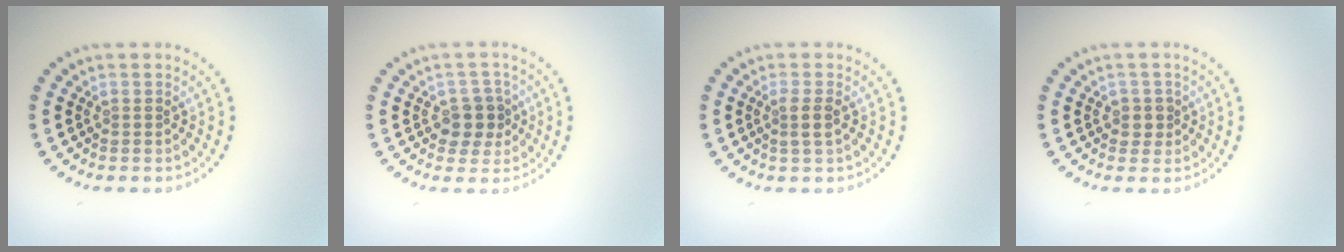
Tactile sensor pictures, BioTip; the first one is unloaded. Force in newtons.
{"total": 2.9, "press": 2.7, "slide": 1.1}
{"total": 1.6, "press": 1.3, "slide": 0.9}
{"total": 1.3, "press": 1.1, "slide": 0.6}